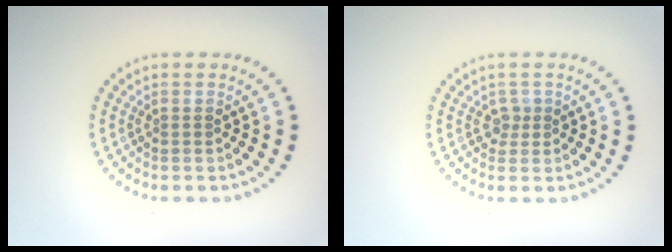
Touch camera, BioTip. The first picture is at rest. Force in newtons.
{"total": 1.2, "press": 0.9, "slide": 0.8}